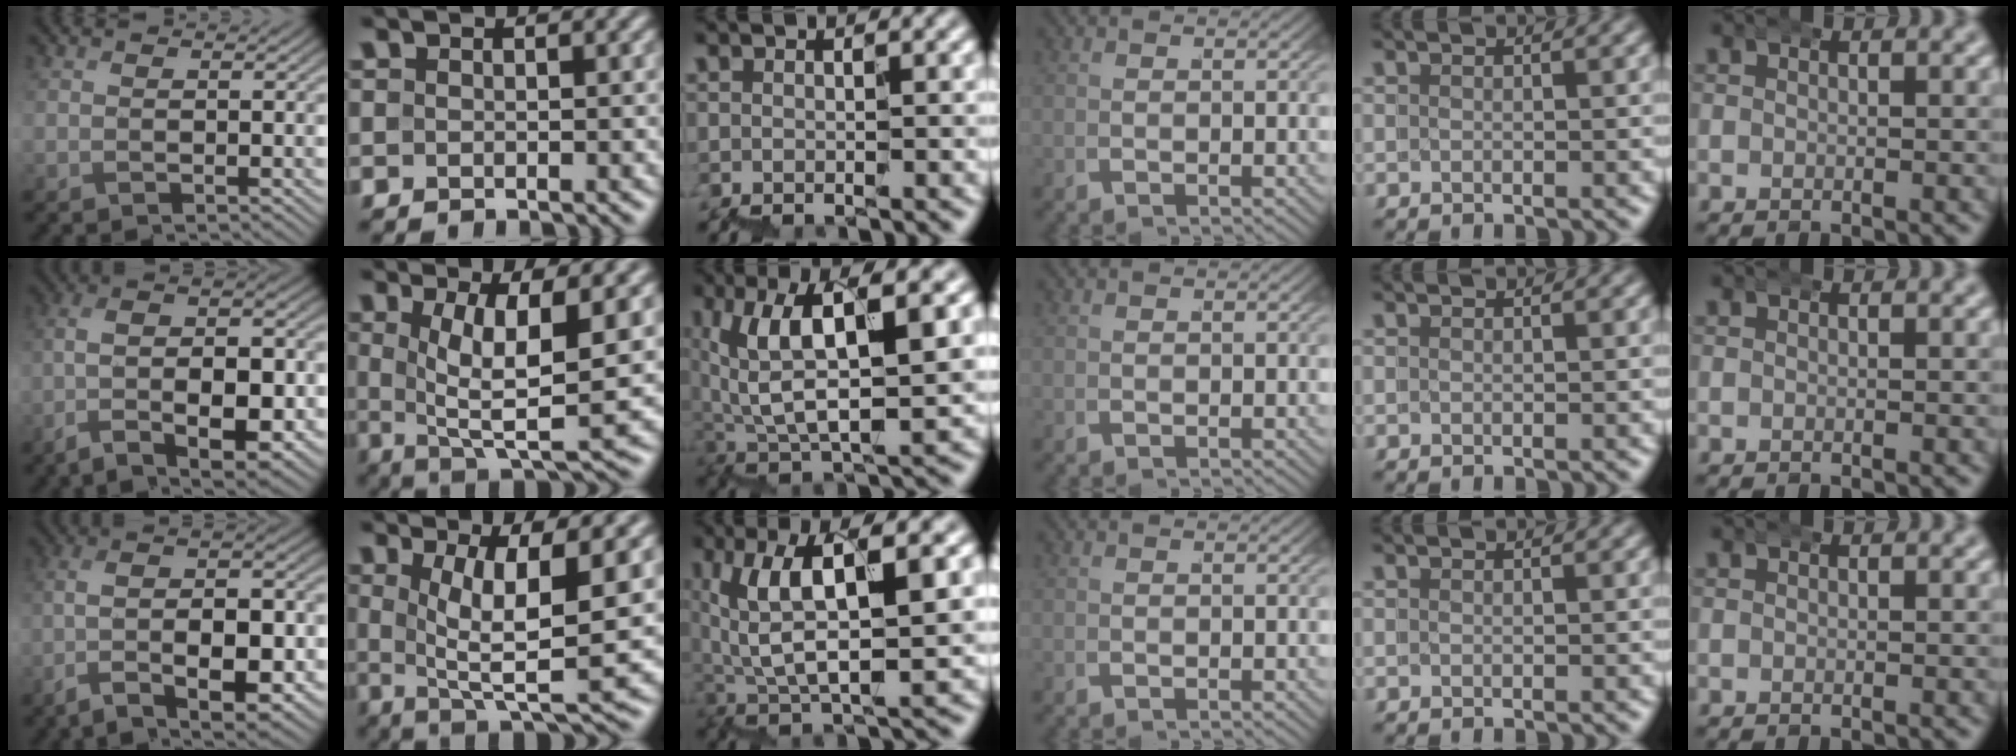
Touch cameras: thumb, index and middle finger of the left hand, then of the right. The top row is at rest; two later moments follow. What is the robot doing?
{"motion": "wrap", "object": "bubble wrap"}